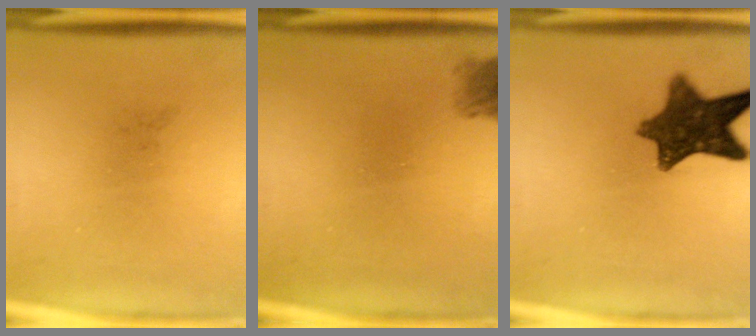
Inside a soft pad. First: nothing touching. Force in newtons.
{"total": 2.1}
{"total": 10.4}